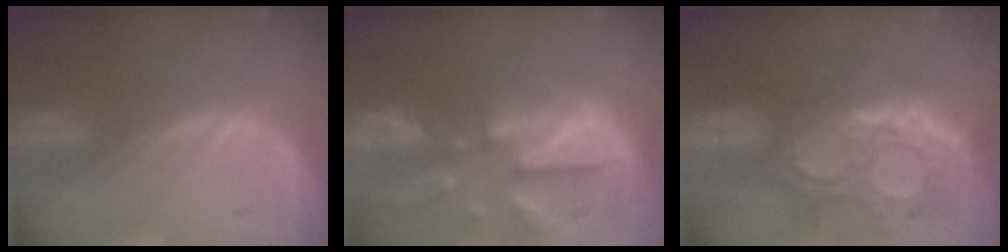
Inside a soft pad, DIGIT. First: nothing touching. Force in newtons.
{"total": 12.1, "press": 10.5, "slide": 6.2}
{"total": 11.9, "press": 10.7, "slide": 5.3}